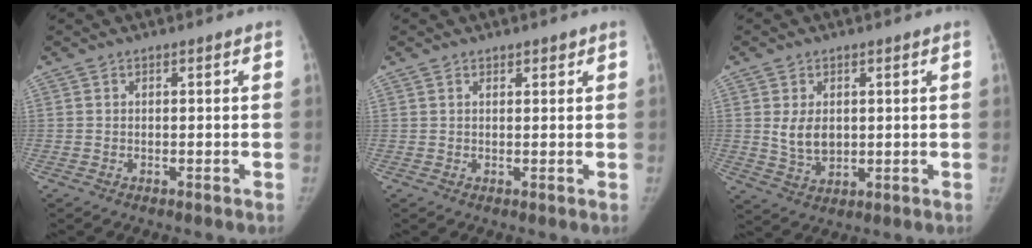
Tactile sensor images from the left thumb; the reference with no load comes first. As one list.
[{"total": 1.2, "force": [0.9, 0.6, 0.4], "torque": [0.004, -0.006, 0.011]}, {"total": 5.8, "force": [1.0, 4.0, 4.0], "torque": [-0.057, -0.014, 0.028]}]